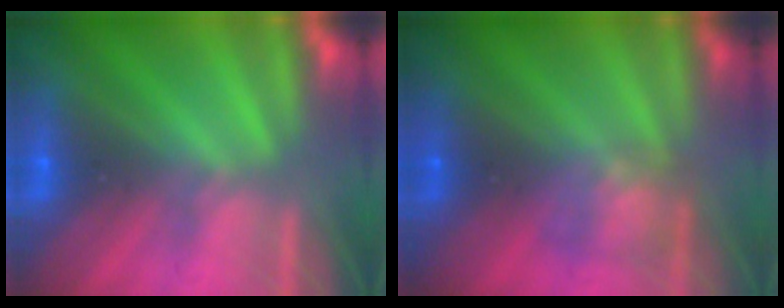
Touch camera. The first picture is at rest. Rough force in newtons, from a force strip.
{"total": 2.3}